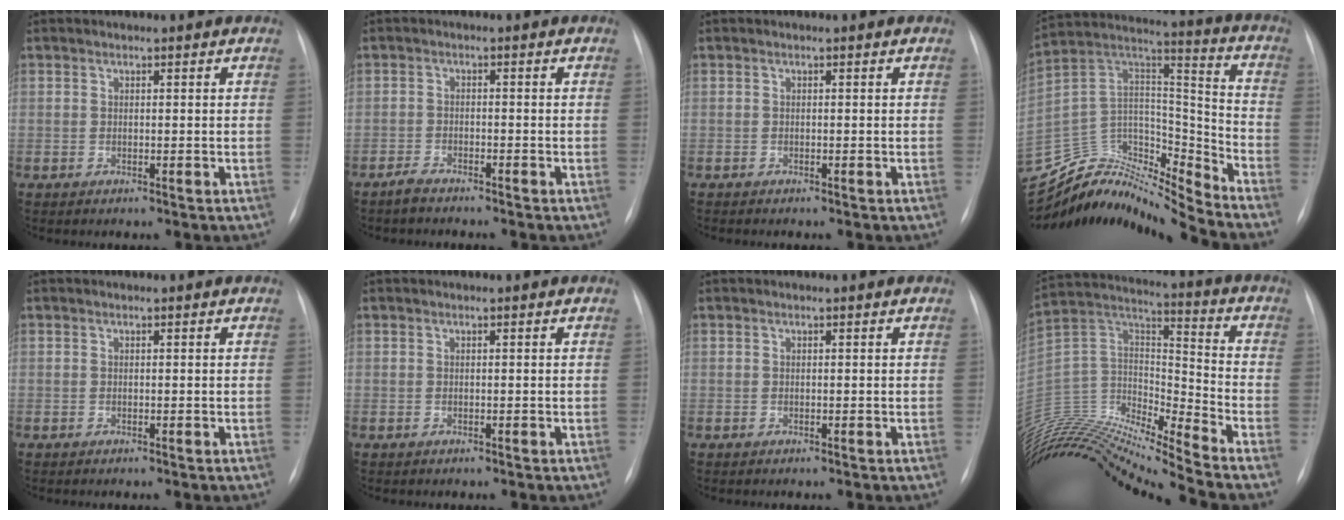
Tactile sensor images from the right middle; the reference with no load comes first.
{"total": 2.1, "force": [-2.0, 0.4, 0.5], "torque": [-0.019, -0.004, -0.036]}
{"total": 0.5, "force": [-0.5, 0.1, 0.2], "torque": [-0.005, -0.001, -0.010]}
{"total": 20.2, "force": [-19.9, 1.7, 3.4], "torque": [-0.054, 0.071, -0.342]}
{"total": 0.0}
{"total": 0.0}
{"total": 0.0}
{"total": 22.4, "force": [-21.4, -1.5, 6.7], "torque": [-0.130, 0.028, -0.373]}